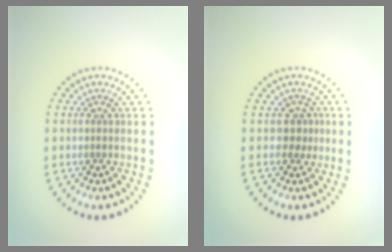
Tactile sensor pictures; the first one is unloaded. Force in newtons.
{"total": 1.7, "press": 1.2, "slide": 1.2}